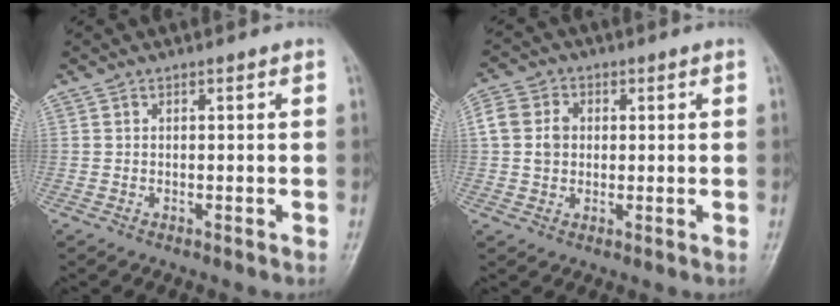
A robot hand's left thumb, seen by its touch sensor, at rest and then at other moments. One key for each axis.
{"total": 4.7, "fx": 0.4, "fy": 4.0, "fz": 2.4, "tx": -0.039, "ty": 0.007, "tz": 0.003}